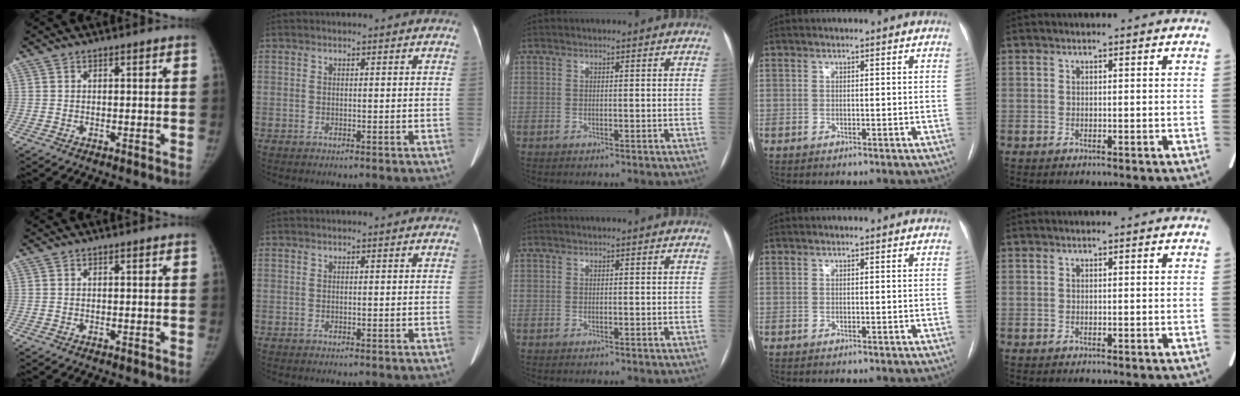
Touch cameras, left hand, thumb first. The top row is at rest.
{}